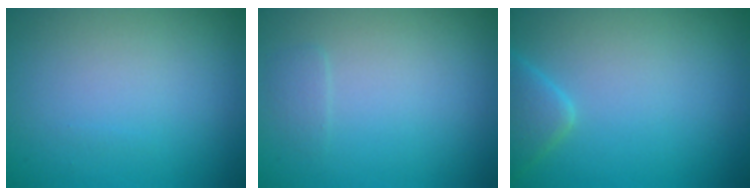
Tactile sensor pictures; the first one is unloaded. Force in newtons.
{"total": 0.7, "press": 0.7, "slide": 0.2}
{"total": 2.3, "press": 2.2, "slide": 0.2}